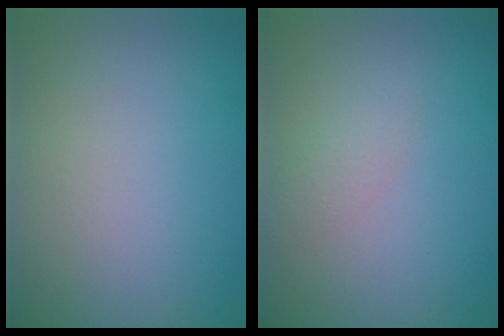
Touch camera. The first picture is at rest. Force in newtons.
{"total": 1.5, "press": 1.5, "slide": 0.1}